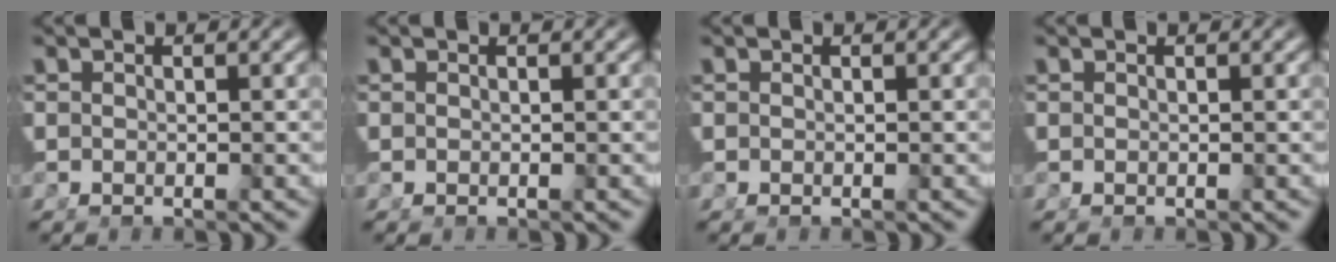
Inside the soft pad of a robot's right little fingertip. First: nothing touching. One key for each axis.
{"total": 0.0}
{"total": 0.0}
{"total": 0.0}